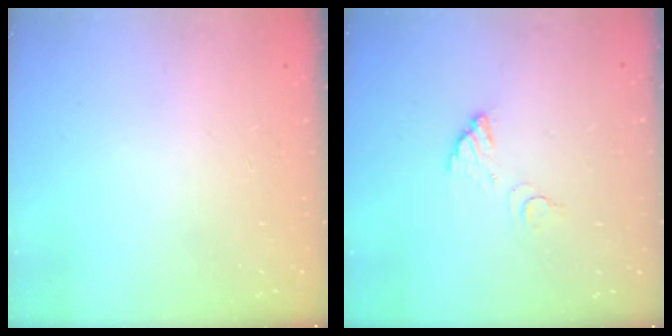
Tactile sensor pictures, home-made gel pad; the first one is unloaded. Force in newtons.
{"total": 4.0, "press": 4.0, "slide": 0.2}